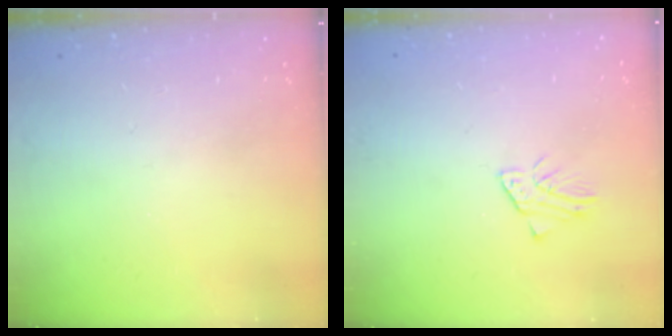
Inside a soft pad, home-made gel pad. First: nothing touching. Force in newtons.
{"total": 1.6, "press": 1.6, "slide": 0.2}